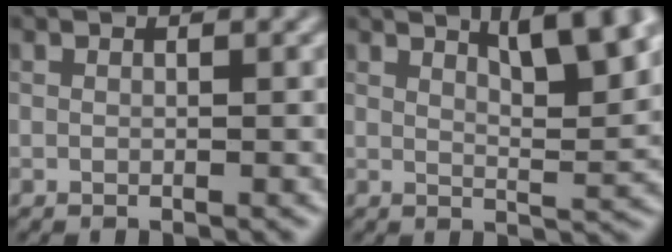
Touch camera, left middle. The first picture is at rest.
{"total": 6.1, "force": [3.6, 1.4, 4.7], "torque": [-0.056, 0.007, 0.054]}